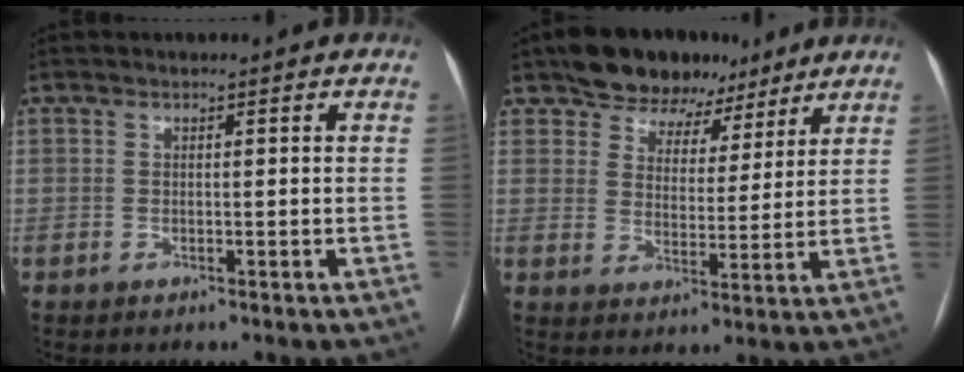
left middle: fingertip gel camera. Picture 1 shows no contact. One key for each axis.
{"total": 9.5, "fx": 7.2, "fy": 5.8, "fz": 2.3, "tx": -0.023, "ty": 0.018, "tz": 0.109}